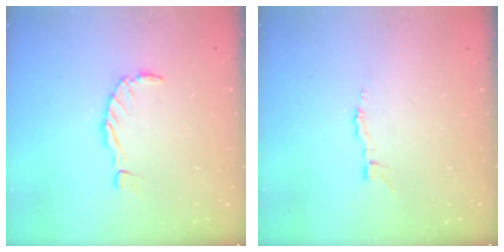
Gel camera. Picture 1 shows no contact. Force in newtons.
{"total": 2.9, "press": 2.9, "slide": 0.3}